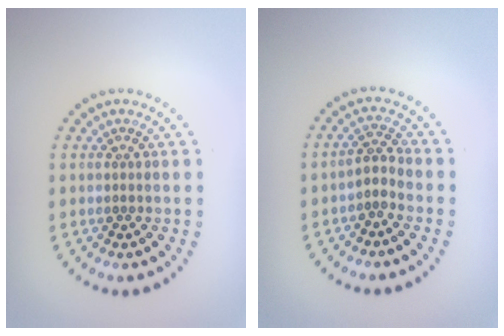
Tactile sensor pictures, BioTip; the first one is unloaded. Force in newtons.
{"total": 1.8, "press": 1.4, "slide": 1.2}